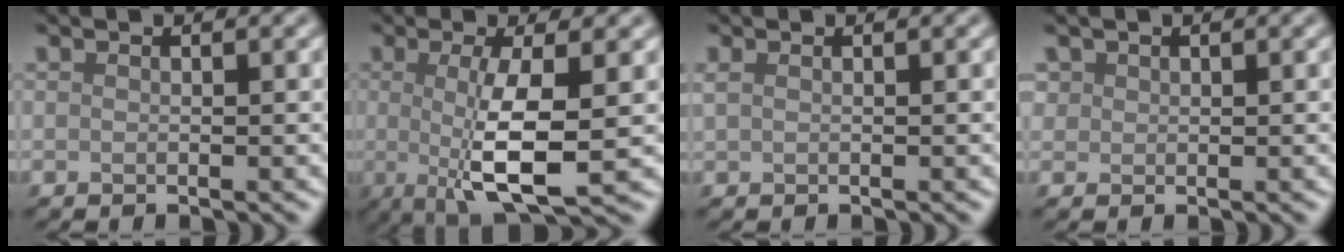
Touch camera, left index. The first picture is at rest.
{"total": 6.4, "force": [-0.2, 1.5, 6.2], "torque": [-0.109, -0.008, -0.003]}
{"total": 0.8, "force": [0.4, 0.3, 0.6], "torque": [-0.013, 0.003, 0.010]}
{"total": 1.0, "force": [0.5, 0.9, 0.1], "torque": [0.004, -0.002, 0.010]}